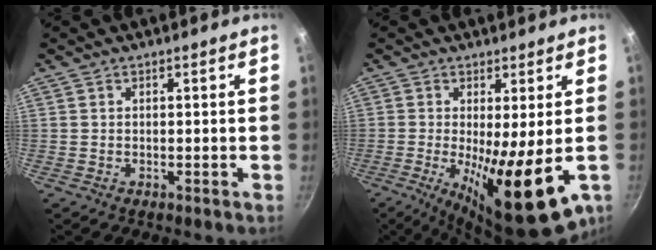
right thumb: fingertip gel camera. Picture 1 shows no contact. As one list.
[{"total": 15.0, "force": [-2.9, 3.7, 14.3], "torque": [-0.227, -0.018, -0.033]}]